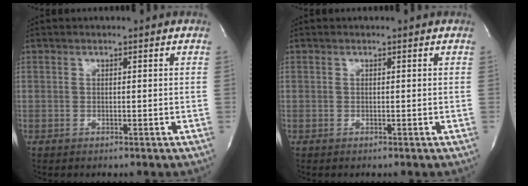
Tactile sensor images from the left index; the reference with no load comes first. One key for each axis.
{"total": 0.0}